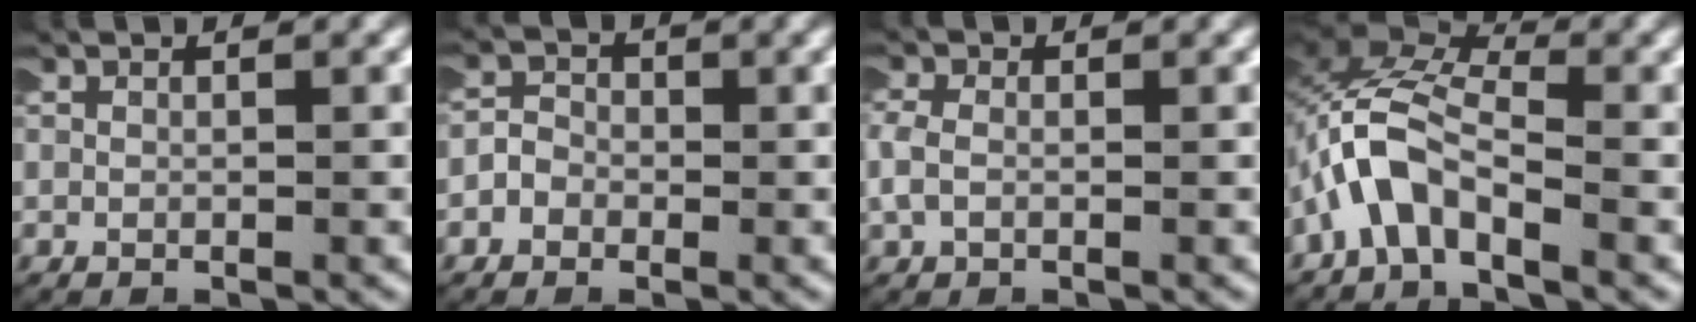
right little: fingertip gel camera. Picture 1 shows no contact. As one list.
[{"total": 2.1, "force": [-0.3, 2.0, 0.7], "torque": [-0.020, 0.005, -0.015]}, {"total": 2.0, "force": [0.0, 1.6, 1.2], "torque": [-0.041, -0.004, 0.001]}, {"total": 5.2, "force": [-0.2, 3.6, 3.8], "torque": [-0.108, 0.000, -0.017]}]